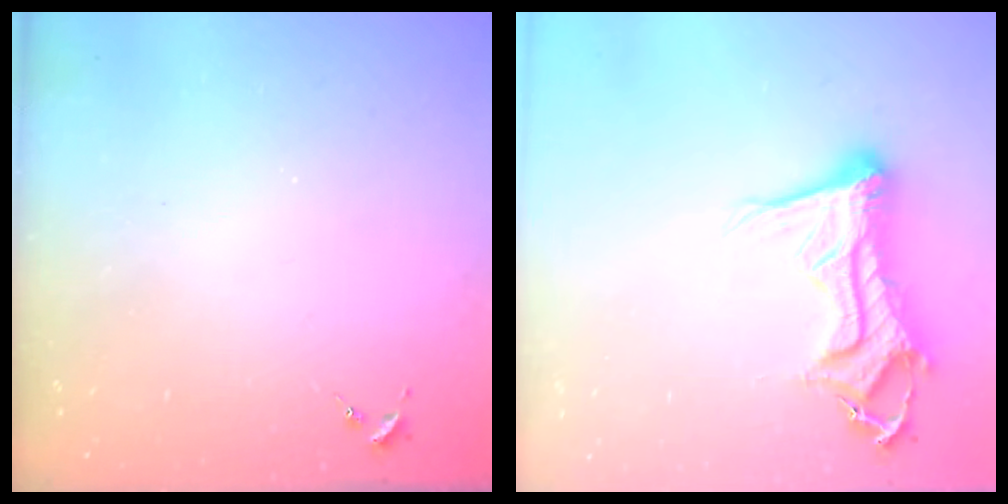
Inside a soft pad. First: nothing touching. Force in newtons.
{"total": 14.5, "press": 14.4, "slide": 1.6}